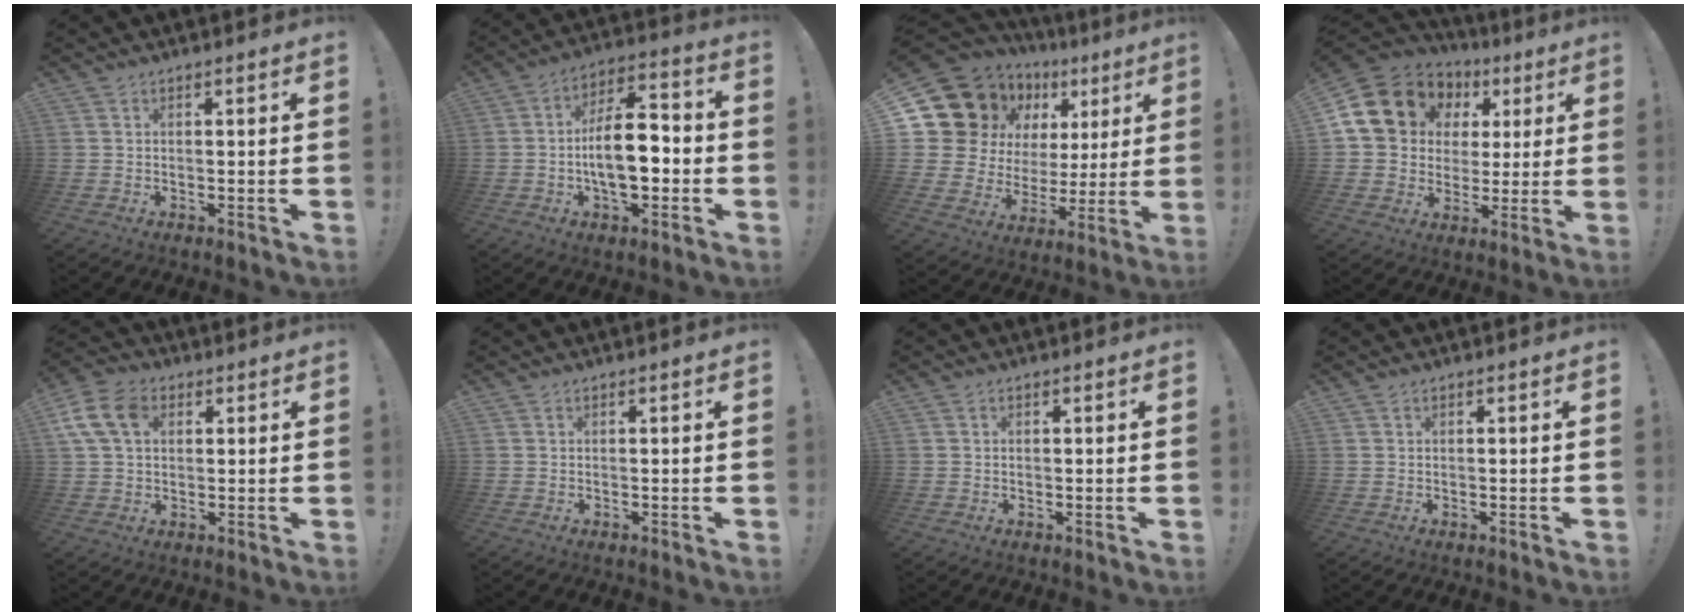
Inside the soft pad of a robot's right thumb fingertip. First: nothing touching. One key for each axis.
{"total": 15.2, "fx": -3.2, "fy": 7.4, "fz": 12.9, "tx": -0.218, "ty": 0.014, "tz": -0.061}
{"total": 15.4, "fx": 9.8, "fy": 9.5, "fz": 7.2, "tx": -0.116, "ty": -0.076, "tz": 0.197}
{"total": 17.0, "fx": 6.4, "fy": 13.8, "fz": 7.5, "tx": -0.122, "ty": -0.021, "tz": 0.143}
{"total": 11.7, "fx": 3.7, "fy": 8.1, "fz": 7.5, "tx": -0.152, "ty": 0.002, "tz": 0.074}
{"total": 0.0}
{"total": 0.0}
{"total": 0.0}